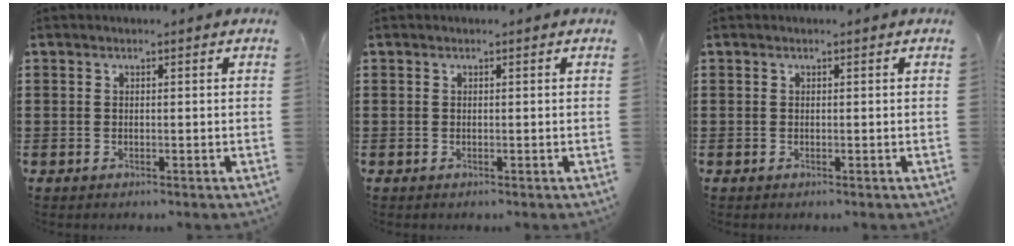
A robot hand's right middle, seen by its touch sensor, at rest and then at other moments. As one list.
[{"total": 0.0}, {"total": 0.0}]